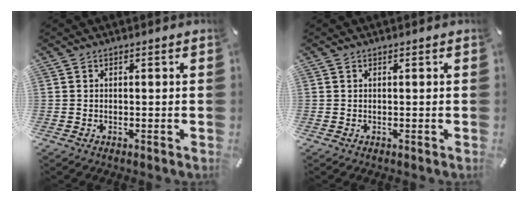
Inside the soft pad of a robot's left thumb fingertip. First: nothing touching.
{"total": 0.0}